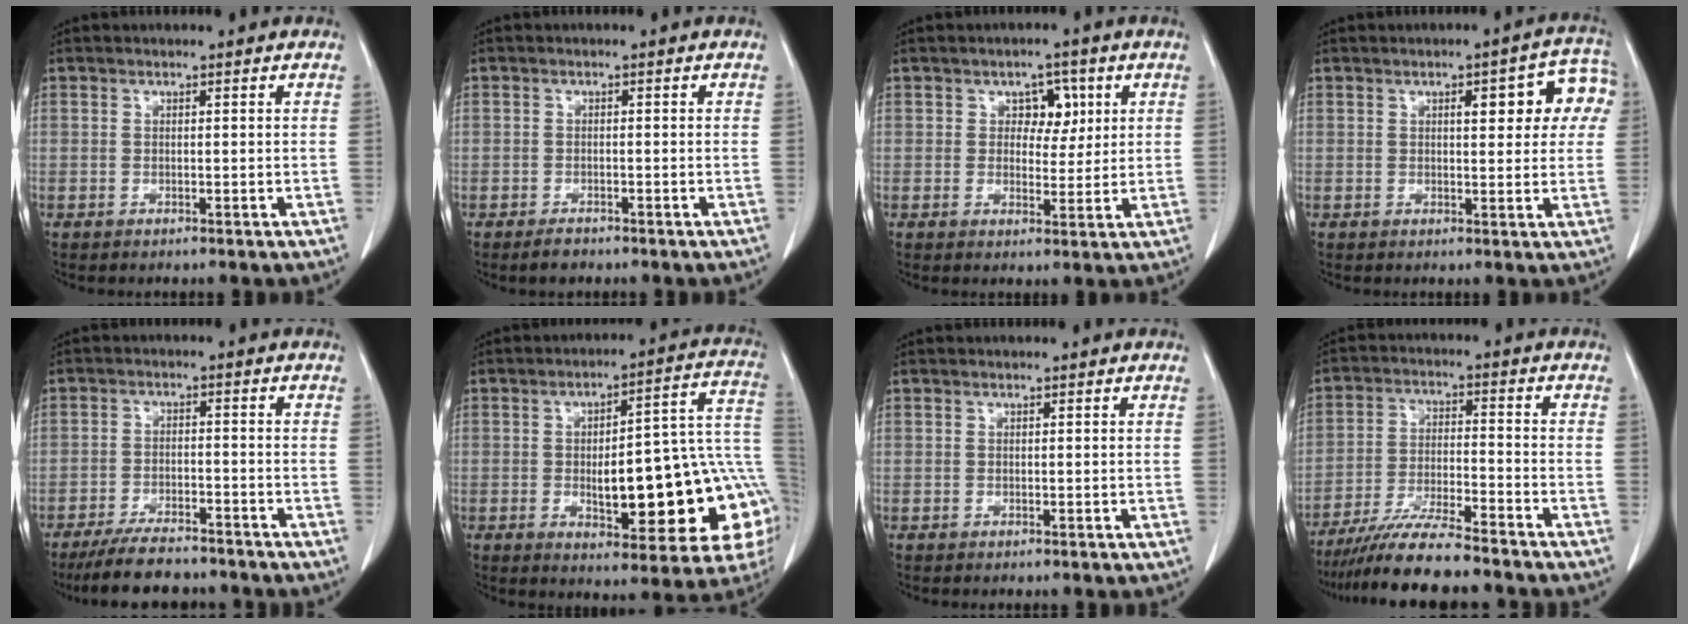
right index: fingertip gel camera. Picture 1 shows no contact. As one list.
[{"total": 1.9, "force": [-1.5, 0.9, 0.7], "torque": [-0.016, 0.000, -0.019]}, {"total": 4.4, "force": [1.5, 3.0, 2.8], "torque": [-0.030, 0.008, 0.023]}, {"total": 9.2, "force": [2.8, 3.1, 8.2], "torque": [-0.090, 0.025, 0.031]}, {"total": 9.4, "force": [-8.3, 2.3, 3.9], "torque": [-0.063, -0.013, -0.132]}, {"total": 21.2, "force": [-3.3, 5.5, 20.2], "torque": [-0.191, 0.035, -0.028]}, {"total": 0.0}, {"total": 11.7, "force": [-10.2, 0.4, 5.7], "torque": [-0.095, -0.017, -0.174]}]